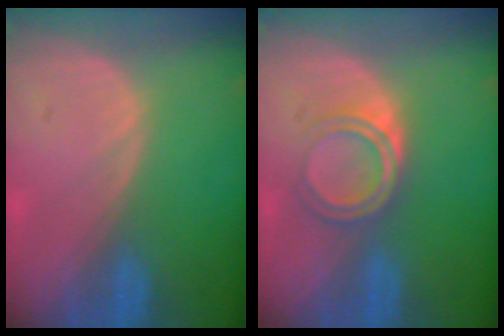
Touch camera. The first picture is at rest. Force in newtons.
{"total": 4.2, "press": 4.2, "slide": 0.3}